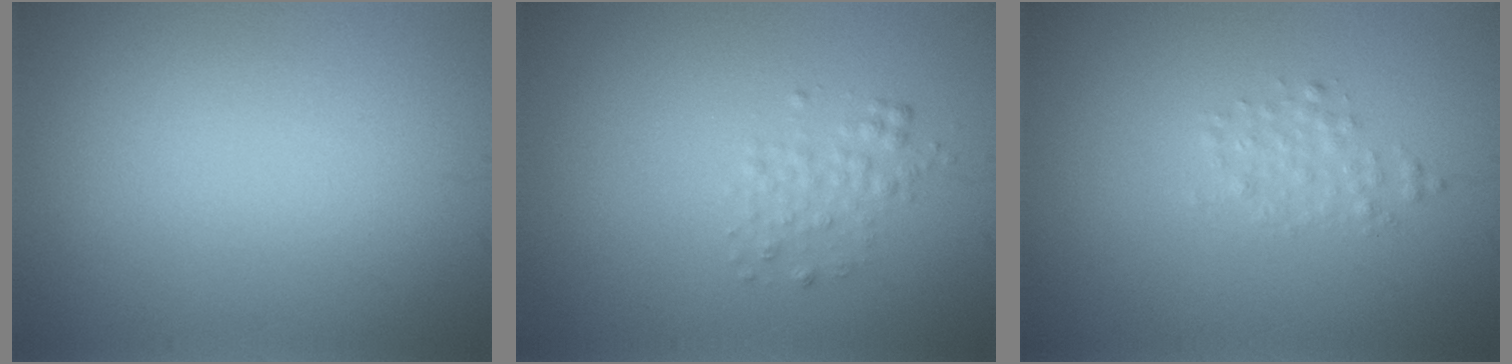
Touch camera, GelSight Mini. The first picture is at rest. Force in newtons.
{"total": 1.4, "press": 1.4, "slide": 0.0}
{"total": 1.4, "press": 1.4, "slide": 0.0}